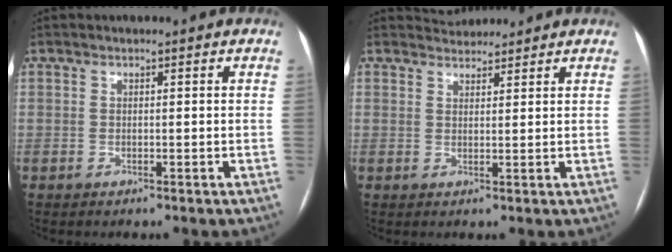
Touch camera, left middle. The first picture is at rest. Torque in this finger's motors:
{"motor_torque": [0.16, -0.10, -0.01, -0.03]}